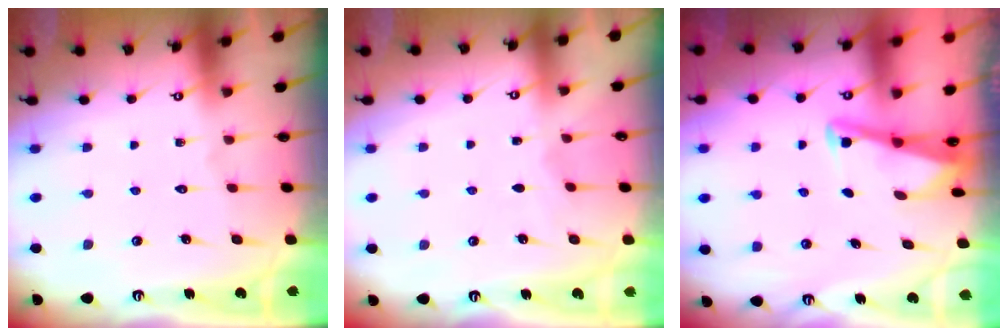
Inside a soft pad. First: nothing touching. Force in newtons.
{"total": 2.3, "press": 2.3, "slide": 0.3}
{"total": 2.8, "press": 2.7, "slide": 0.4}